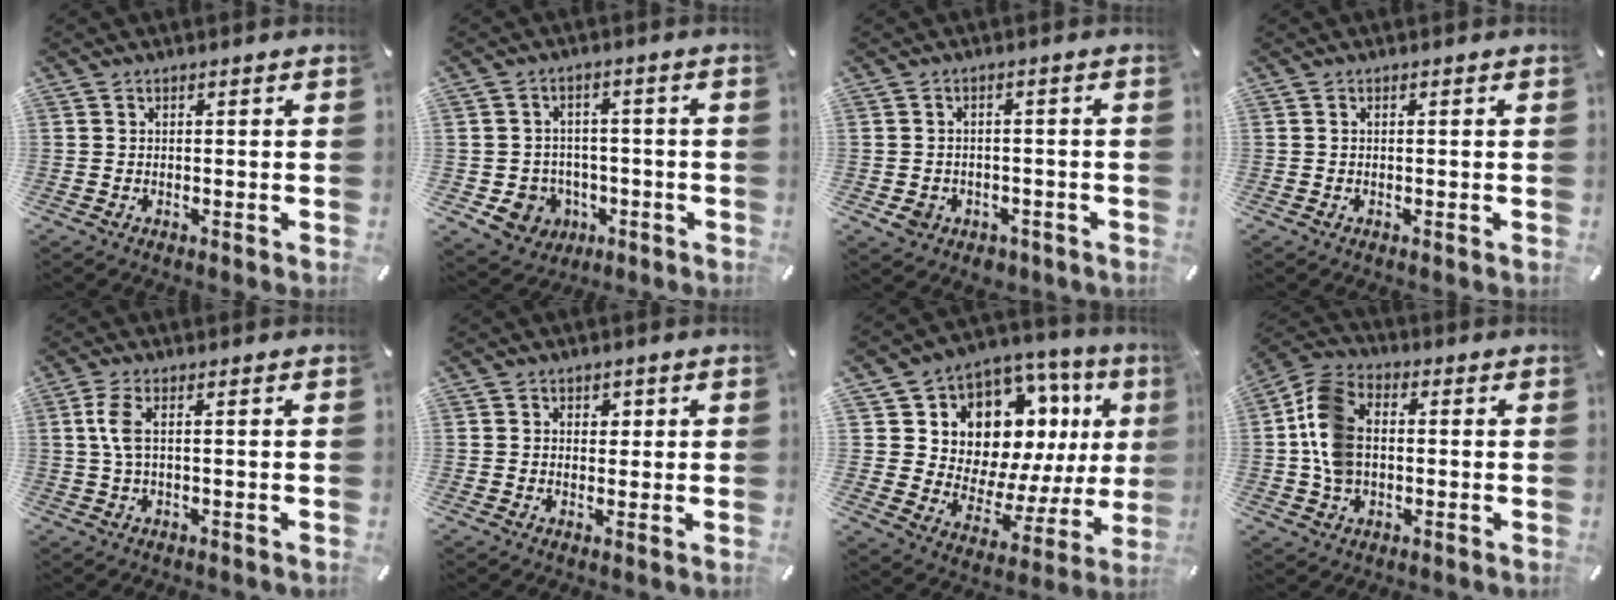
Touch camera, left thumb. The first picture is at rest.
{"total": 8.1, "force": [-2.2, 7.5, 1.9], "torque": [-0.052, 0.015, -0.035]}
{"total": 4.3, "force": [-1.9, 3.7, 1.3], "torque": [-0.033, 0.006, -0.035]}
{"total": 0.0}
{"total": 4.2, "force": [0.5, 1.2, 4.0], "torque": [-0.093, -0.005, 0.004]}
{"total": 2.1, "force": [0.3, 2.0, 0.5], "torque": [0.003, 0.000, -0.001]}
{"total": 13.5, "force": [7.2, 10.0, 5.6], "torque": [-0.082, -0.083, 0.137]}
{"total": 11.0, "force": [-0.1, 8.4, 7.0], "torque": [-0.163, 0.018, 0.001]}